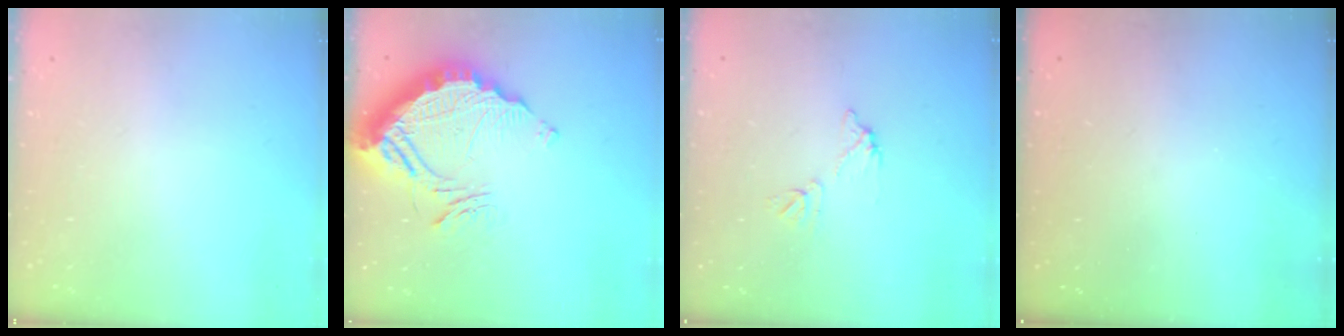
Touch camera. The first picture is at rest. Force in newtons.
{"total": 15.9, "press": 15.8, "slide": 1.2}
{"total": 6.1, "press": 6.1, "slide": 0.4}
{"total": 3.3, "press": 3.3, "slide": 0.1}